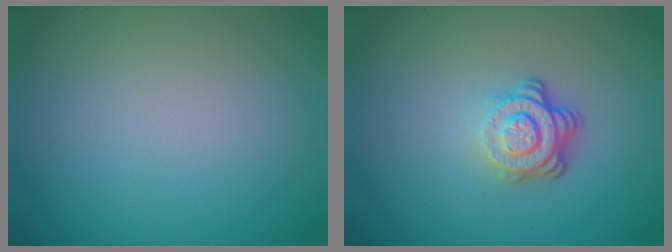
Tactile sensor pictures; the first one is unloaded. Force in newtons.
{"total": 3.9, "press": 2.7, "slide": 2.8}